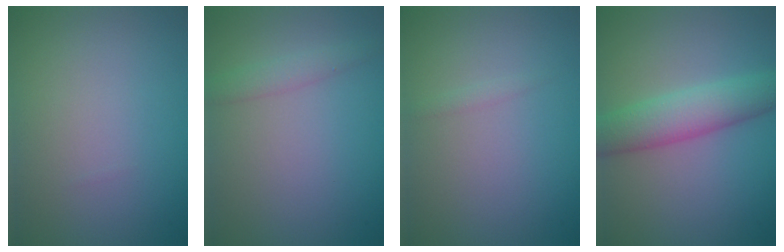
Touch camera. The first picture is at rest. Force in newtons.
{"total": 1.7, "press": 1.7, "slide": 0.0}
{"total": 0.6, "press": 0.6, "slide": 0.0}
{"total": 5.2, "press": 5.2, "slide": 0.2}